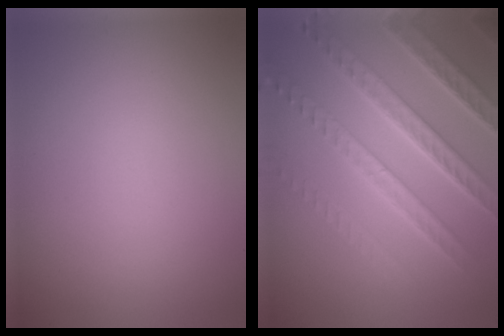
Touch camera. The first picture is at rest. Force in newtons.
{"total": 7.5, "press": 5.6, "slide": 5.0}